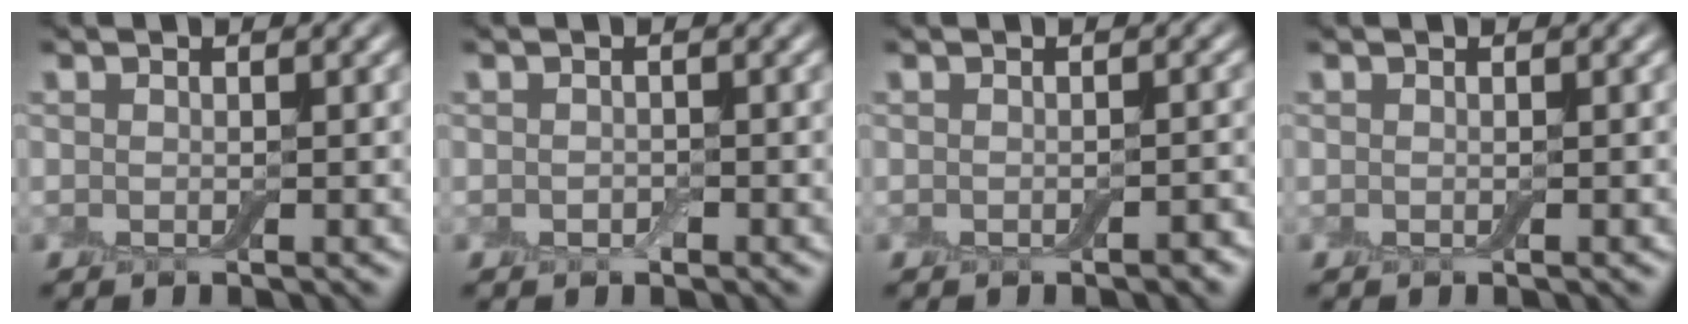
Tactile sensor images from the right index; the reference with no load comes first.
{"total": 0.7, "force": [-0.2, 0.5, 0.4], "torque": [-0.007, -0.002, -0.004]}
{"total": 0.9, "force": [-0.5, 0.3, 0.6], "torque": [-0.012, 0.000, -0.005]}
{"total": 0.0}